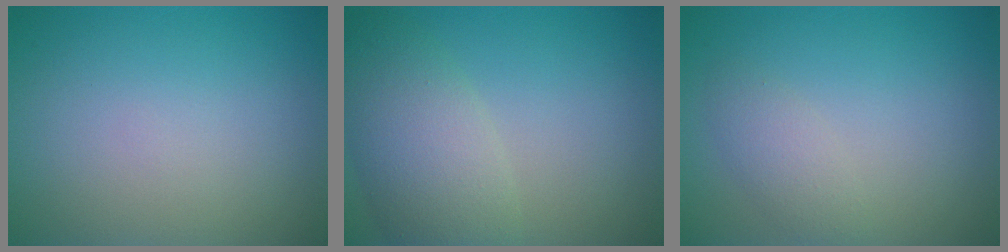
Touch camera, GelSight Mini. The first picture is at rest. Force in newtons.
{"total": 5.7, "press": 5.7, "slide": 0.4}
{"total": 1.8, "press": 1.8, "slide": 0.1}